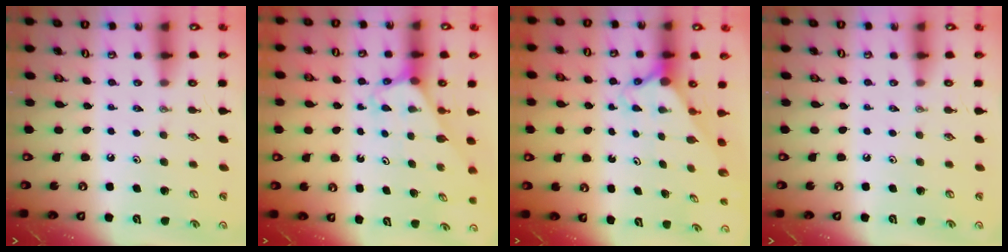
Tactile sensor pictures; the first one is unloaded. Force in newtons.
{"total": 3.0, "press": 3.0, "slide": 0.2}
{"total": 2.7, "press": 2.7, "slide": 0.2}
{"total": 0.0}